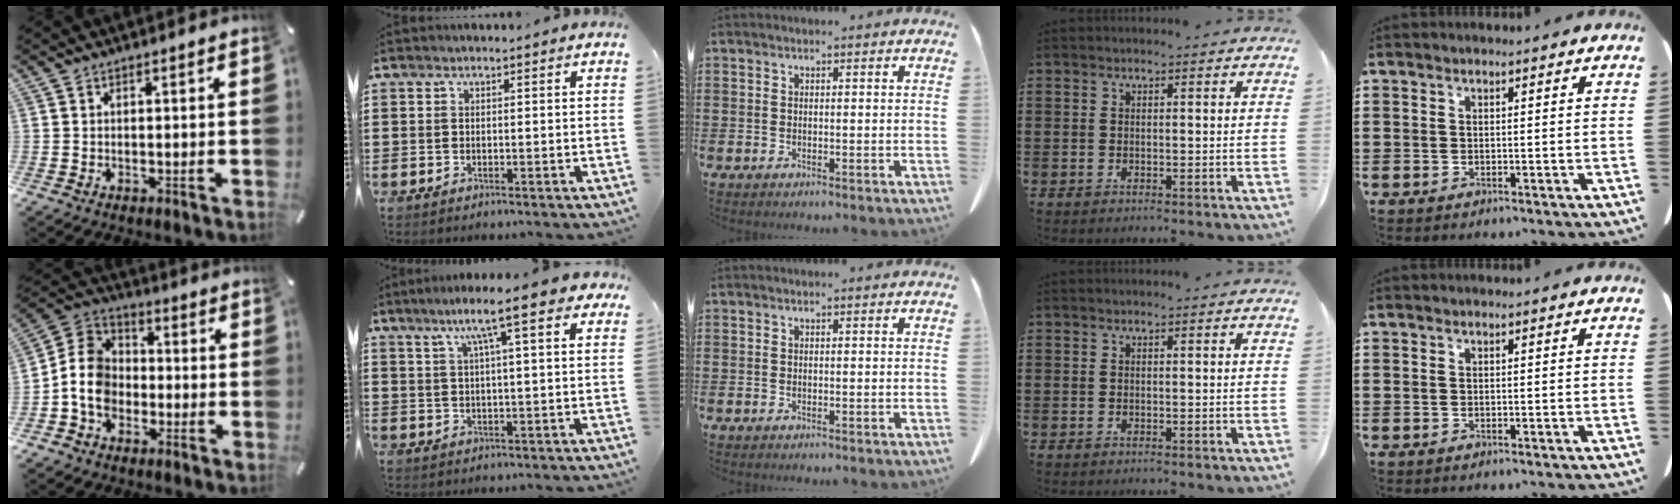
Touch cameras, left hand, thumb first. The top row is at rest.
{"thumb": {"total": 9.7, "force": [-2.6, 8.2, 4.5], "torque": [-0.120, 0.025, -0.050]}, "index": {"total": 9.5, "force": [5.2, 1.1, 7.9], "torque": [-0.150, 0.000, 0.083]}}